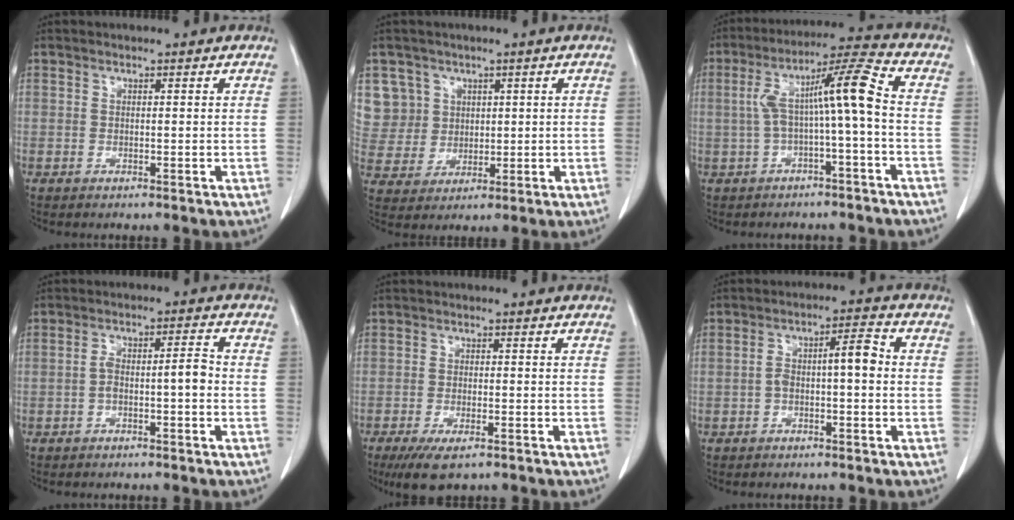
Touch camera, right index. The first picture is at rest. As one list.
[{"total": 8.0, "force": [3.4, 7.3, 0.0], "torque": [0.000, 0.023, 0.083]}, {"total": 9.2, "force": [-0.3, 0.2, 9.2], "torque": [-0.165, 0.040, -0.004]}, {"total": 4.3, "force": [-1.3, 1.0, 4.0], "torque": [-0.070, 0.024, -0.017]}, {"total": 6.3, "force": [-4.3, 1.9, 4.2], "torque": [-0.069, -0.013, -0.070]}, {"total": 5.3, "force": [-0.5, 1.4, 5.1], "torque": [-0.086, 0.030, -0.007]}]